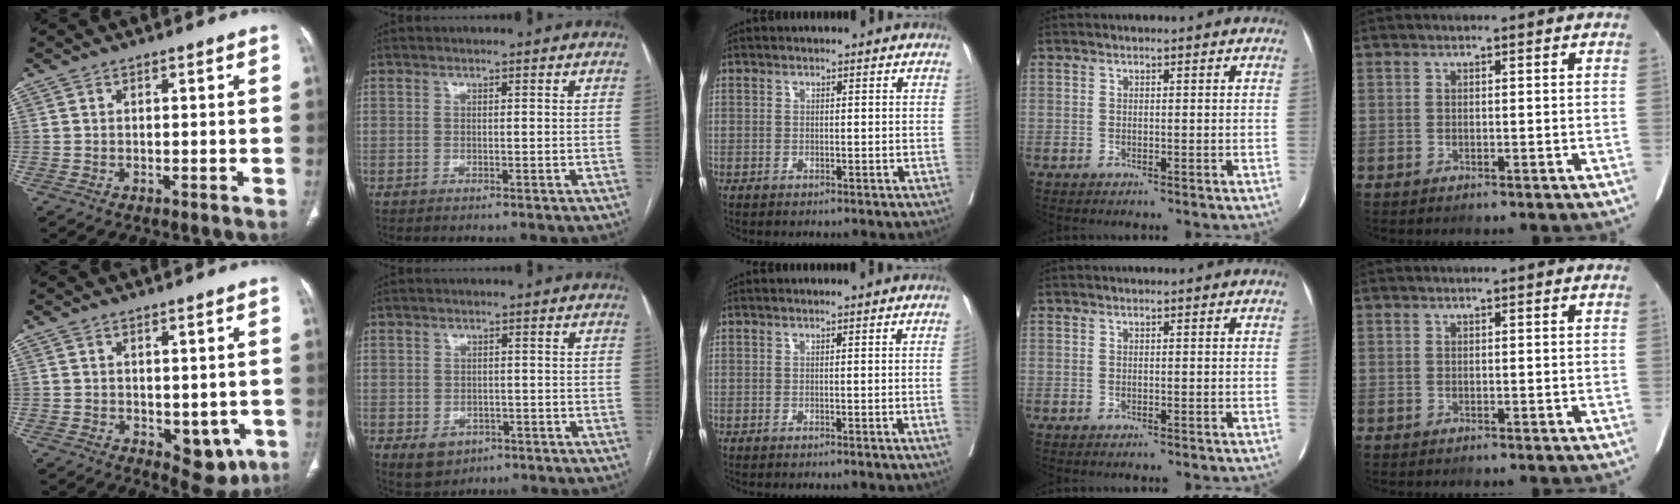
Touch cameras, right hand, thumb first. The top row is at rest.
{"thumb": {"total": 6.7, "force": [-1.2, 4.0, 5.2], "torque": [-0.033, -0.012, -0.001]}, "index": {"total": 4.2, "force": [-1.7, 3.5, 1.6], "torque": [-0.020, 0.001, -0.011]}, "middle": {"total": 1.3, "force": [-0.3, -0.4, 1.2], "torque": [-0.012, 0.000, -0.005]}}